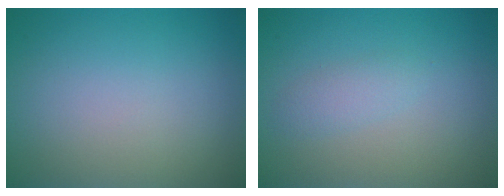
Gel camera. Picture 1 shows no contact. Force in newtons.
{"total": 1.4, "press": 1.4, "slide": 0.0}